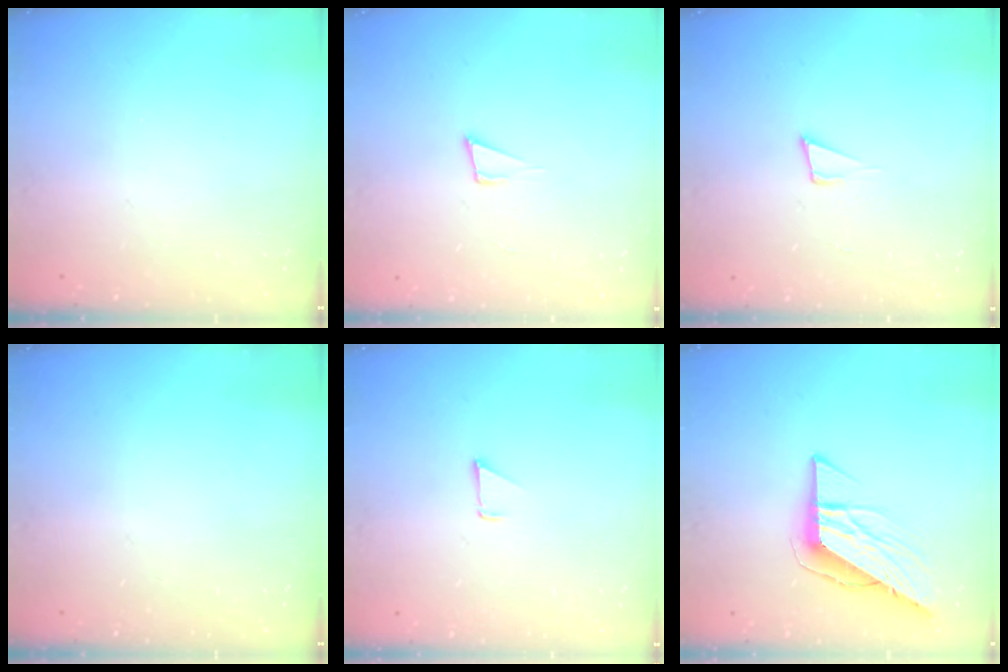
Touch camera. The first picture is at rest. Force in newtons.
{"total": 4.0, "press": 2.5, "slide": 3.1}
{"total": 4.0, "press": 2.5, "slide": 3.1}
{"total": 0.0}
{"total": 0.9, "press": 0.8, "slide": 0.1}
{"total": 10.6, "press": 10.5, "slide": 1.1}